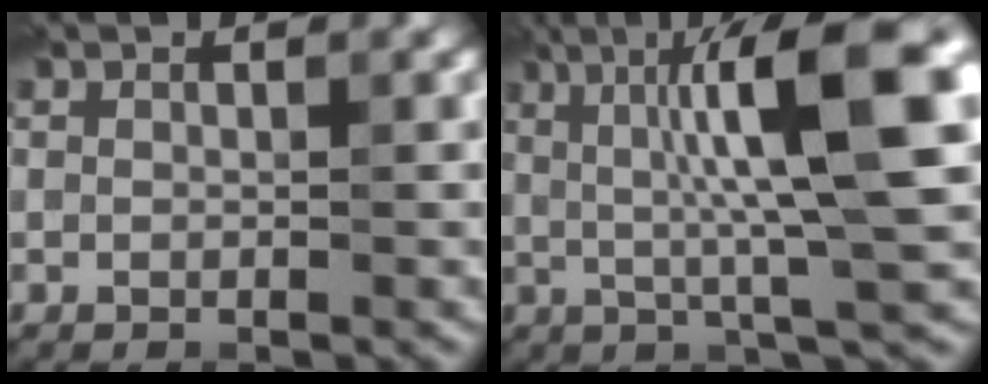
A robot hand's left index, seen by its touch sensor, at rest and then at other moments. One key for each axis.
{"total": 11.6, "fx": 2.2, "fy": 1.9, "fz": 11.2, "tx": -0.164, "ty": 0.015, "tz": 0.033}